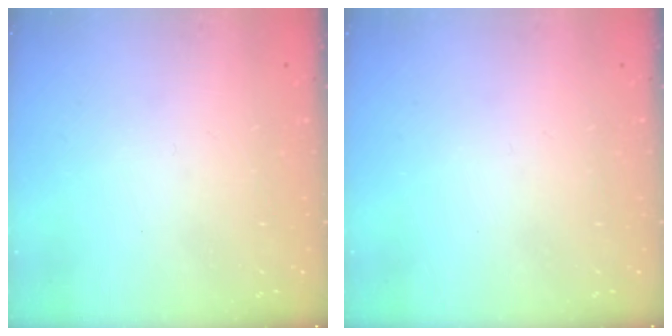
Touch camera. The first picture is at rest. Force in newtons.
{"total": 0.0}